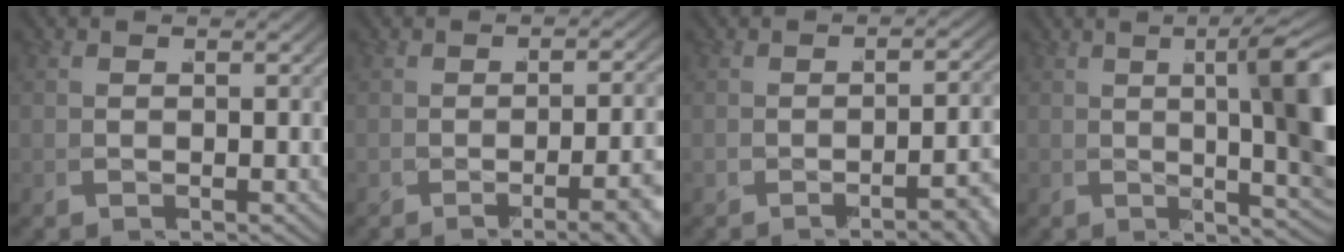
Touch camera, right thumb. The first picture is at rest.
{"total": 5.1, "force": [-2.1, 1.0, 4.5], "torque": [-0.045, 0.014, -0.039]}
{"total": 3.8, "force": [-2.4, 0.5, 3.0], "torque": [-0.029, 0.015, -0.042]}
{"total": 11.8, "force": [2.0, 4.4, 10.7], "torque": [-0.121, 0.018, 0.023]}